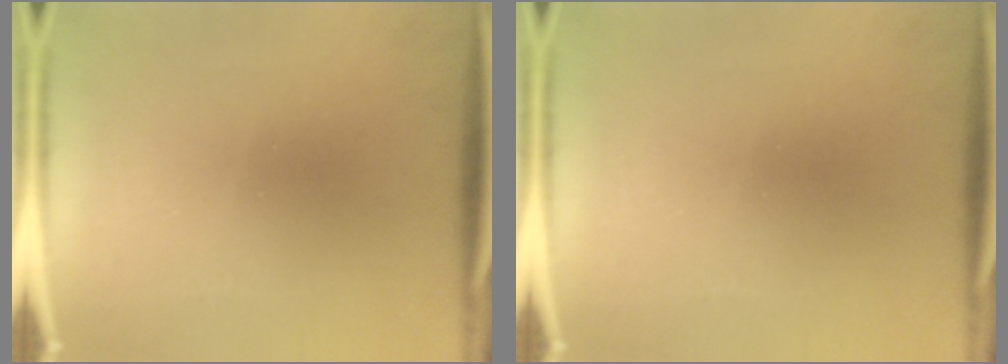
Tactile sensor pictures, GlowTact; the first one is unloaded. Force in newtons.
{"total": 0.0}